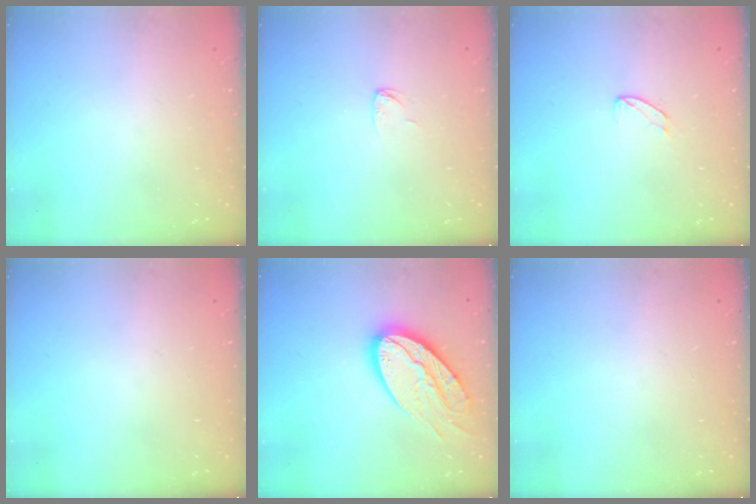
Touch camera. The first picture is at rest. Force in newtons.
{"total": 3.3, "press": 3.3, "slide": 0.2}
{"total": 5.7, "press": 5.7, "slide": 0.5}
{"total": 0.0}
{"total": 17.5, "press": 17.4, "slide": 1.9}
{"total": 0.0}